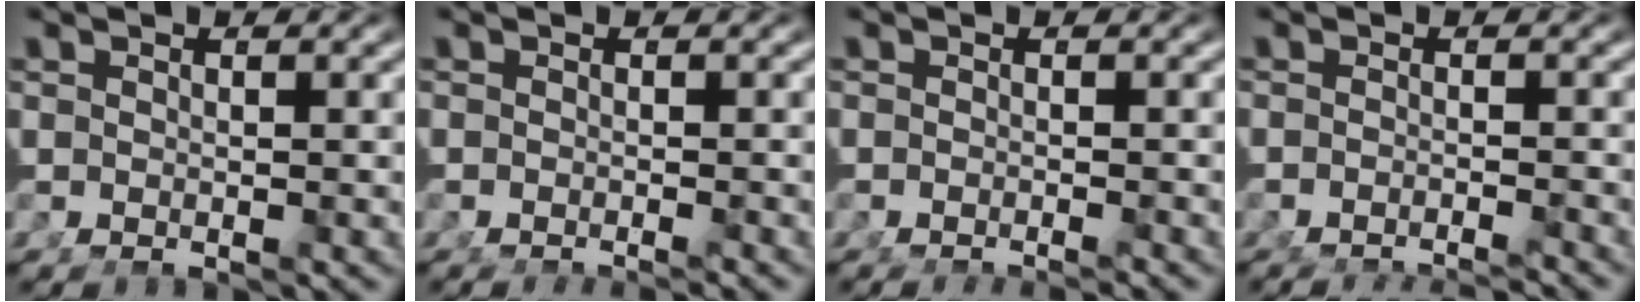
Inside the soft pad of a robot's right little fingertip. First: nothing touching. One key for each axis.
{"total": 2.1, "fx": -2.0, "fy": 0.1, "fz": 0.5, "tx": -0.004, "ty": -0.003, "tz": -0.030}
{"total": 2.4, "fx": -2.3, "fy": 0.2, "fz": 0.6, "tx": -0.001, "ty": -0.002, "tz": -0.035}
{"total": 6.2, "fx": -5.9, "fy": 1.5, "fz": 1.2, "tx": -0.004, "ty": -0.008, "tz": -0.090}